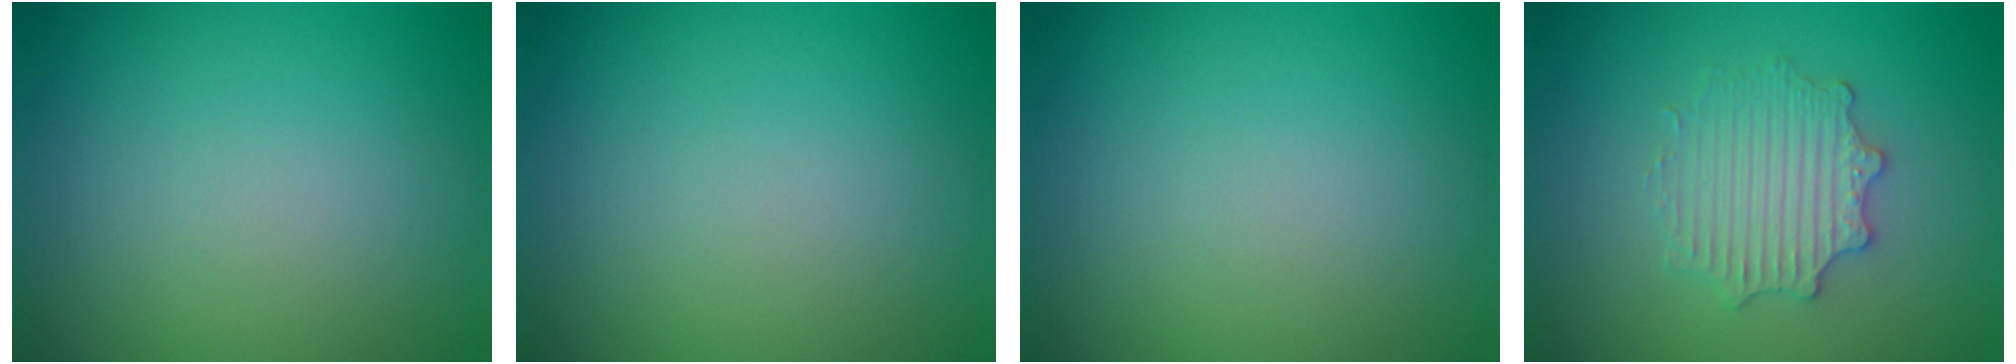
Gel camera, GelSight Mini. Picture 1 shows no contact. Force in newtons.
{"total": 0.0}
{"total": 0.0}
{"total": 3.0, "press": 2.9, "slide": 0.4}